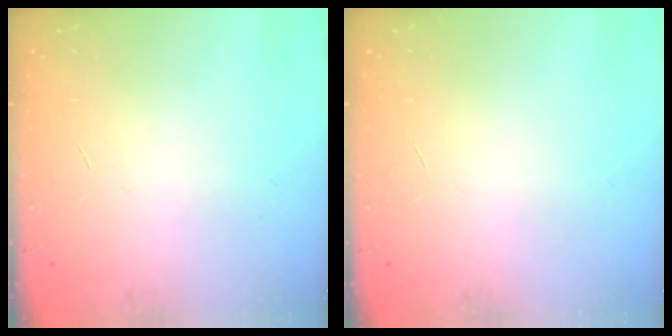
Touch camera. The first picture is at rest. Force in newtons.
{"total": 0.0}